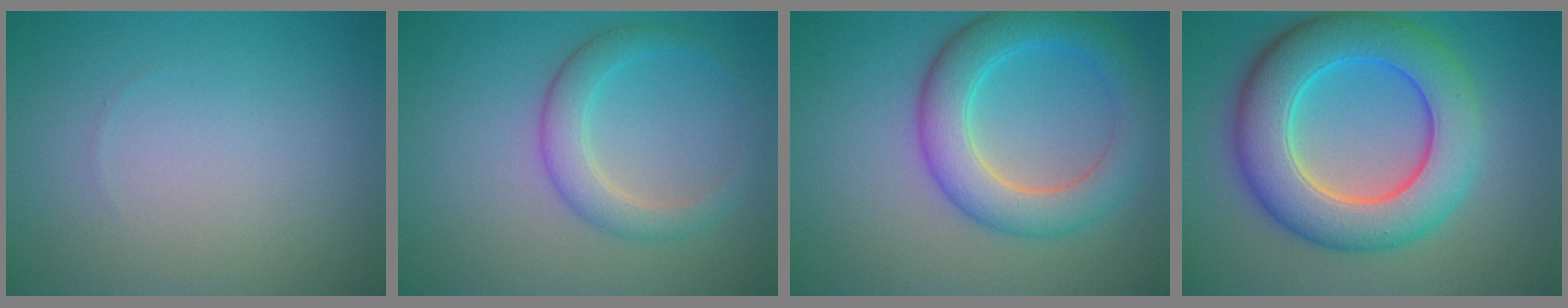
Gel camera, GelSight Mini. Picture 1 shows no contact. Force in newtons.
{"total": 3.2, "press": 3.2, "slide": 0.3}
{"total": 6.3, "press": 6.3, "slide": 0.2}
{"total": 9.7, "press": 9.7, "slide": 0.2}